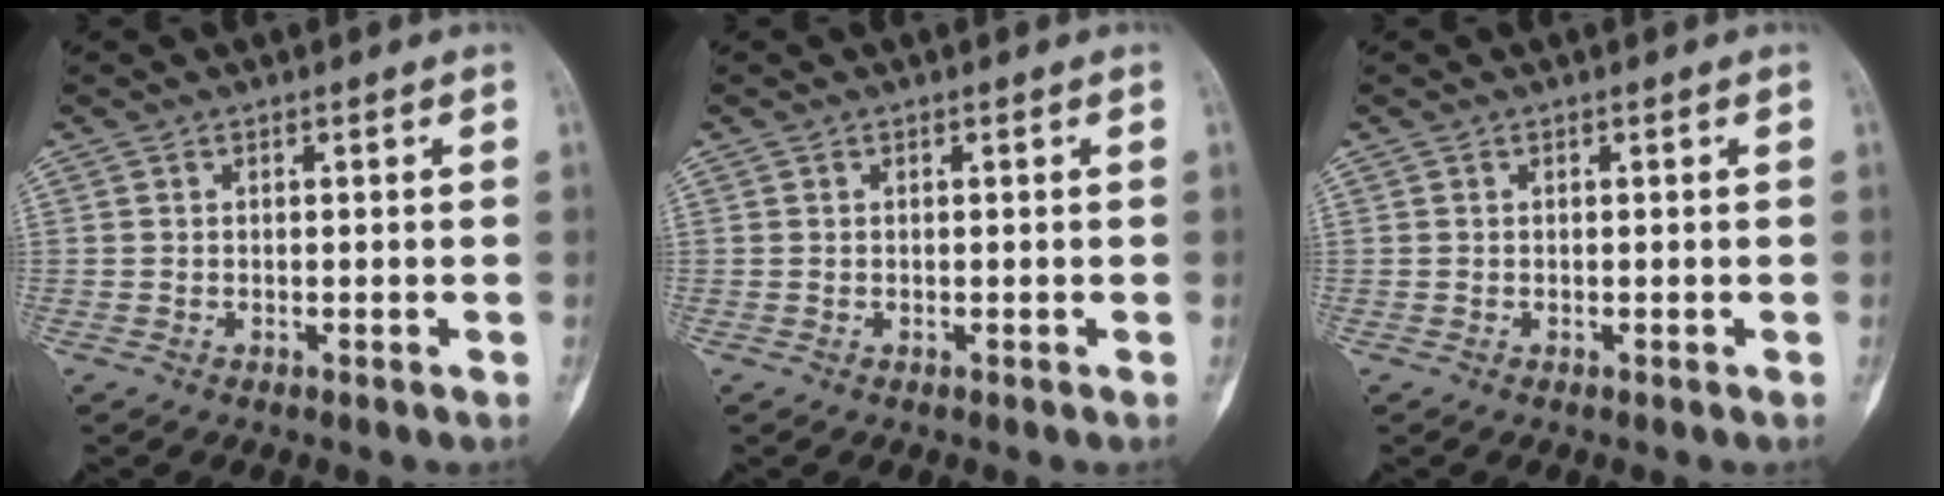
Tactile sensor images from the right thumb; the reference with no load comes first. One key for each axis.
{"total": 0.0}
{"total": 0.0}